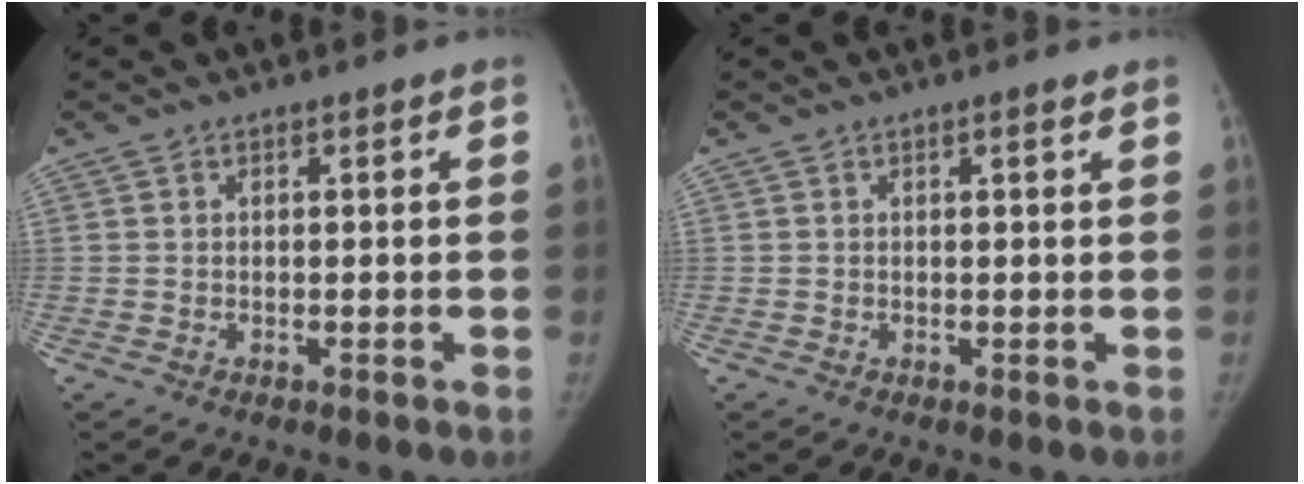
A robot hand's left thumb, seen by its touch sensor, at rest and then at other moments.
{"total": 1.3, "force": [0.8, 0.2, 1.0], "torque": [-0.016, -0.002, 0.011]}